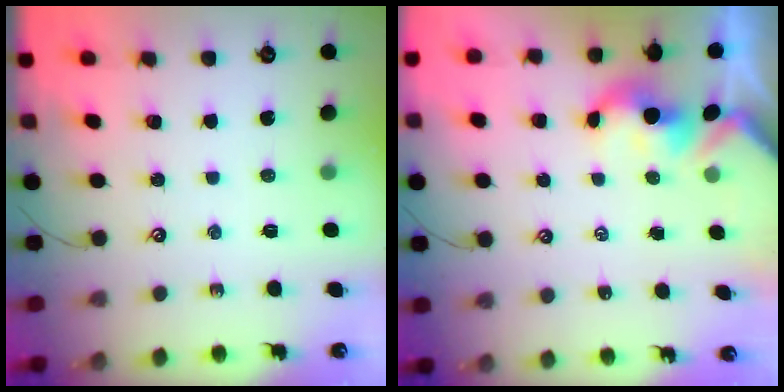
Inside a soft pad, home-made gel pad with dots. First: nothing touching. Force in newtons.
{"total": 1.7, "press": 1.7, "slide": 0.2}